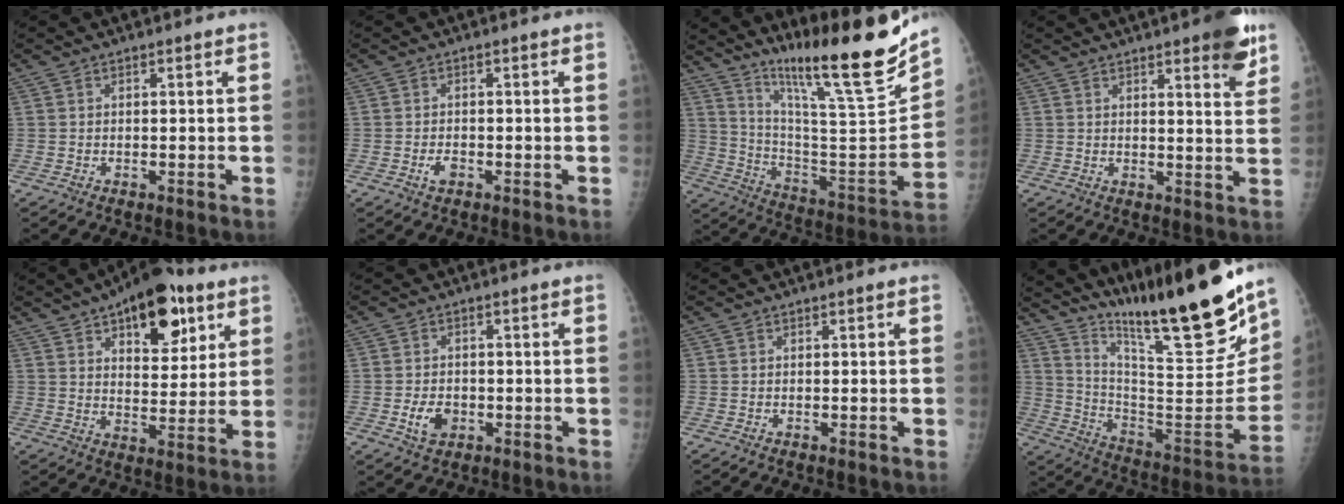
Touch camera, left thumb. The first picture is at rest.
{"total": 2.0, "force": [-0.9, 1.2, 1.3], "torque": [-0.024, 0.003, -0.016]}
{"total": 24.7, "force": [19.1, 1.7, 15.5], "torque": [-0.220, -0.121, 0.314]}
{"total": 8.2, "force": [5.0, 1.7, 6.3], "torque": [-0.068, -0.025, 0.061]}
{"total": 17.1, "force": [8.9, 8.3, 12.0], "torque": [-0.124, -0.031, 0.132]}
{"total": 4.4, "force": [-1.3, 3.3, 2.7], "torque": [-0.039, 0.002, -0.018]}
{"total": 0.0}
{"total": 26.5, "force": [20.0, 2.5, 17.2], "torque": [-0.252, -0.124, 0.332]}